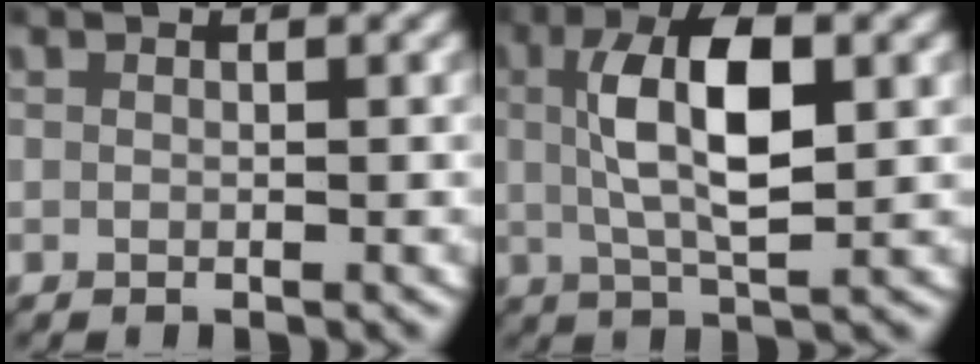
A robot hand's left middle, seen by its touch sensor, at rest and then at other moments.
{"total": 6.8, "force": [0.9, 2.4, 6.3], "torque": [-0.106, 0.002, 0.017]}